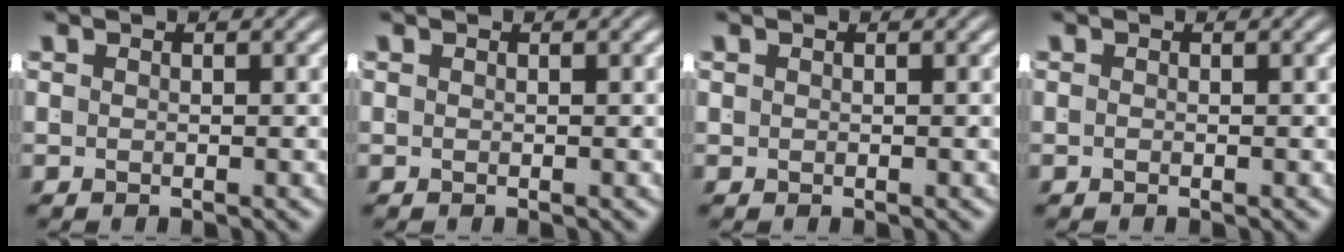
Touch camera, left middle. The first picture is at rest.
{"total": 0.0}
{"total": 0.0}
{"total": 0.6, "force": [-0.4, -0.5, 0.0], "torque": [0.001, -0.005, -0.005]}